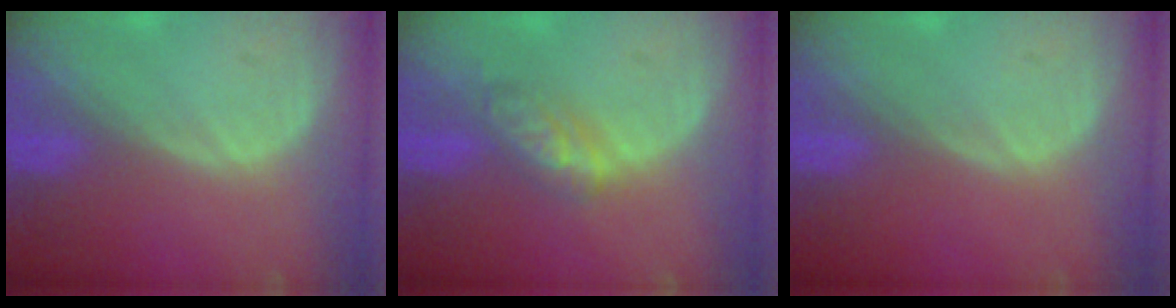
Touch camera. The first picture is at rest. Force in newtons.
{"total": 4.6, "press": 4.5, "slide": 1.3}
{"total": 0.0}